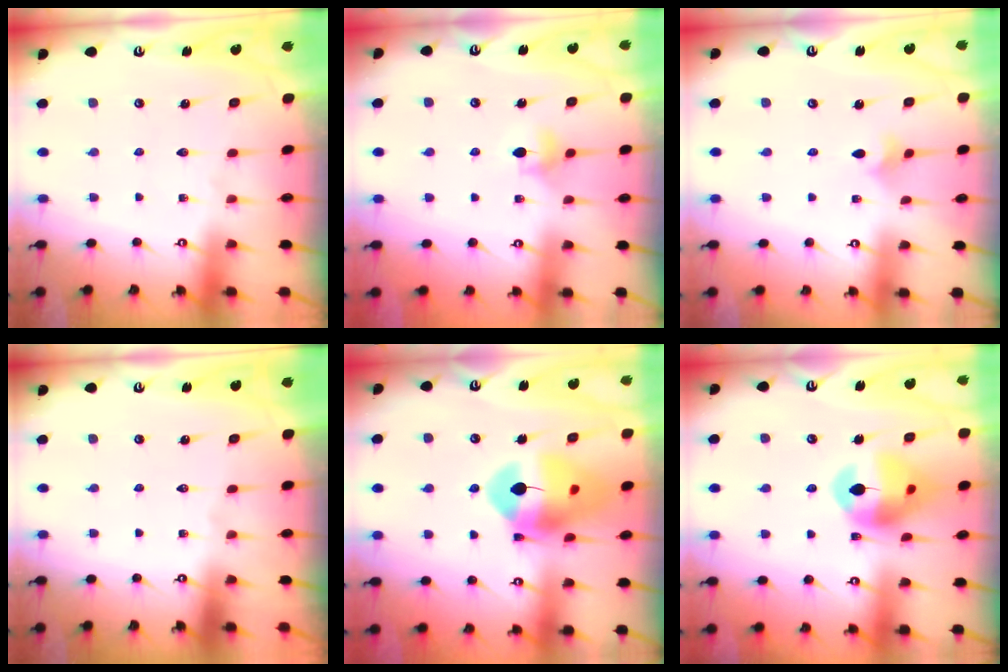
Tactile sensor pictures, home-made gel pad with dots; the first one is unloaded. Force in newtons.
{"total": 4.9, "press": 4.9, "slide": 0.6}
{"total": 2.5, "press": 2.5, "slide": 0.6}
{"total": 0.0}
{"total": 16.0, "press": 15.9, "slide": 1.5}
{"total": 14.3, "press": 14.2, "slide": 2.0}